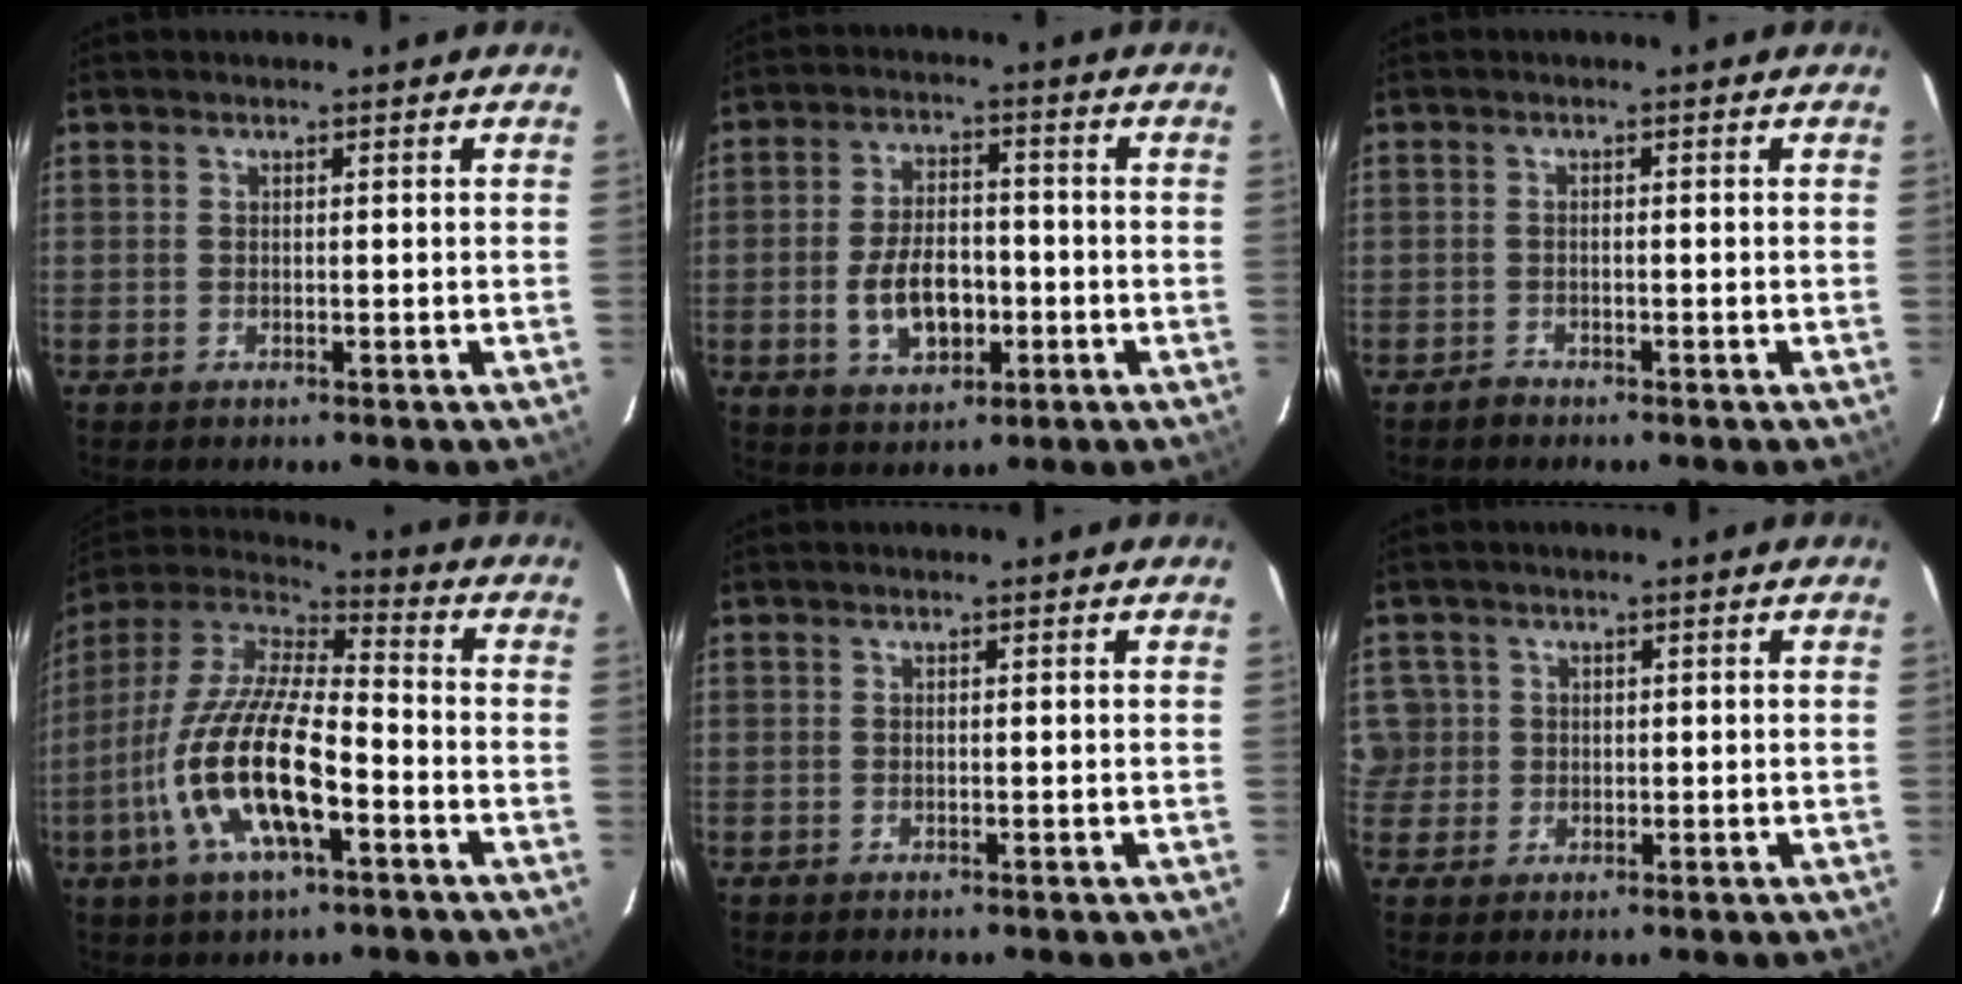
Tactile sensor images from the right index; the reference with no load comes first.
{"total": 9.8, "force": [-2.6, 5.8, 7.4], "torque": [-0.150, 0.010, -0.035]}
{"total": 1.2, "force": [-1.1, 0.6, -0.1], "torque": [0.000, 0.005, -0.020]}
{"total": 18.9, "force": [-6.7, 6.2, 16.5], "torque": [-0.339, -0.016, -0.132]}
{"total": 0.0}
{"total": 4.4, "force": [0.5, 4.4, 0.3], "torque": [0.011, 0.019, 0.013]}